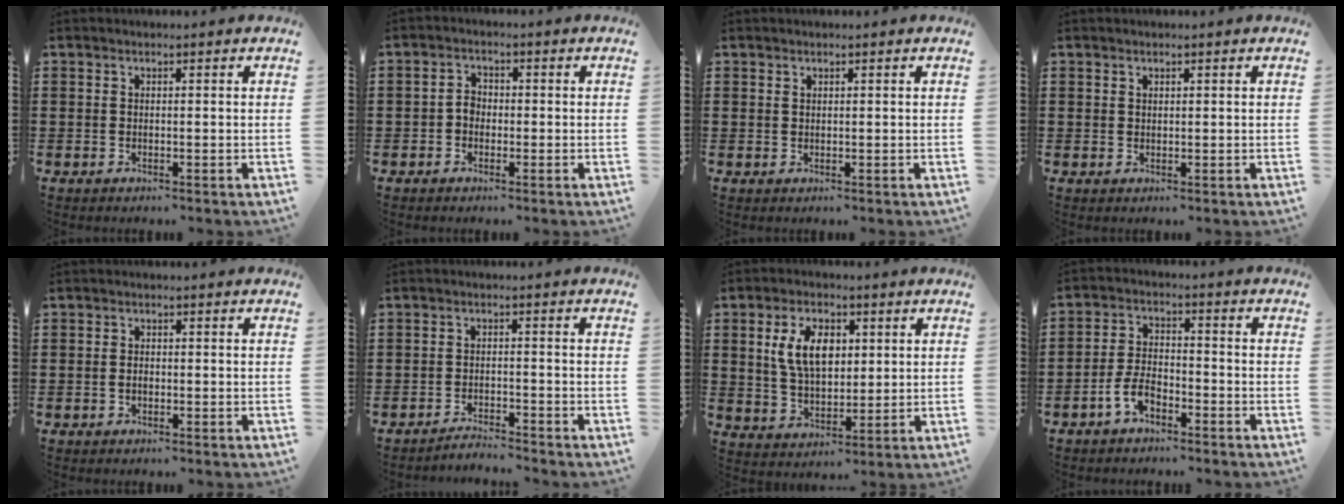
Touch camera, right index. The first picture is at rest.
{"total": 2.1, "force": [-0.8, 1.6, 1.2], "torque": [-0.025, 0.007, -0.017]}
{"total": 0.6, "force": [0.4, 0.4, 0.1], "torque": [-0.005, 0.001, 0.009]}
{"total": 0.7, "force": [0.5, 0.5, 0.1], "torque": [-0.004, 0.002, 0.010]}
{"total": 1.0, "force": [-0.3, 0.6, 0.8], "torque": [-0.017, 0.001, -0.006]}
{"total": 2.4, "force": [-2.4, 0.0, 0.0], "torque": [-0.007, 0.002, -0.052]}
{"total": 8.2, "force": [2.2, 4.9, 6.2], "torque": [-0.141, 0.008, 0.032]}
{"total": 4.8, "force": [-3.0, 2.2, 3.0], "torque": [-0.073, 0.004, -0.063]}